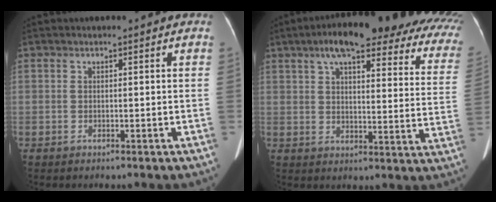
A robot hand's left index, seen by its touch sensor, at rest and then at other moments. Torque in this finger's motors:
{"motor_torque": [1.80, -0.34, 0.33, 0.21]}